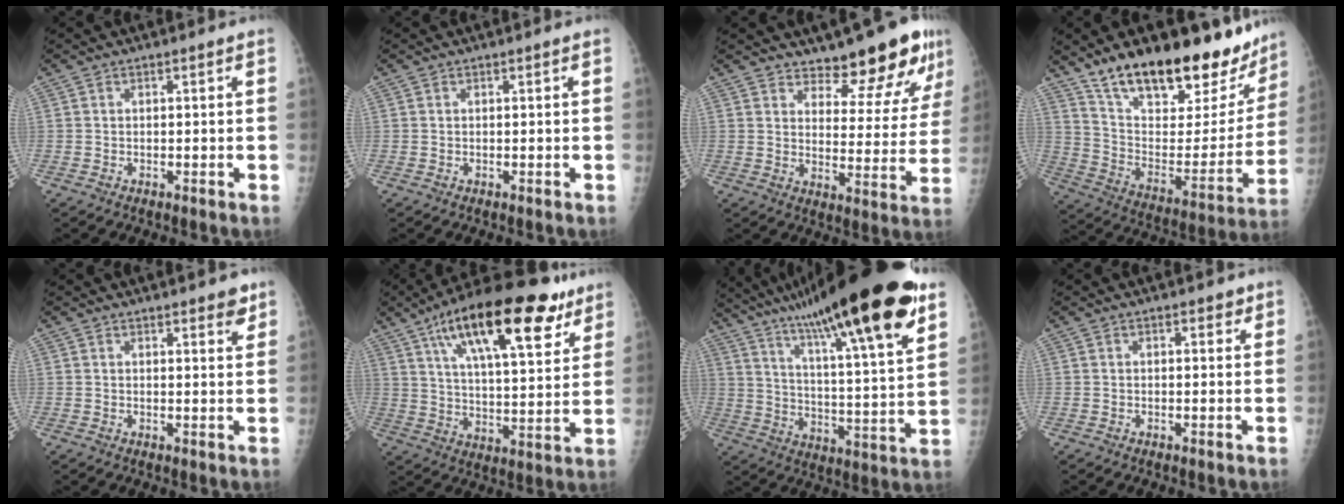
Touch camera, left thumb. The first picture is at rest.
{"total": 0.0}
{"total": 13.0, "force": [10.4, 4.0, 6.7], "torque": [-0.052, -0.082, 0.141]}
{"total": 28.4, "force": [21.4, 10.9, 15.1], "torque": [-0.195, -0.089, 0.329]}
{"total": 3.5, "force": [2.6, 1.1, 2.2], "torque": [-0.016, -0.015, 0.031]}
{"total": 24.8, "force": [13.9, 8.7, 18.6], "torque": [-0.276, -0.027, 0.223]}
{"total": 29.0, "force": [18.7, 4.4, 21.8], "torque": [-0.339, -0.040, 0.296]}
{"total": 1.9, "force": [1.1, 0.9, 1.1], "torque": [-0.005, -0.003, 0.012]}